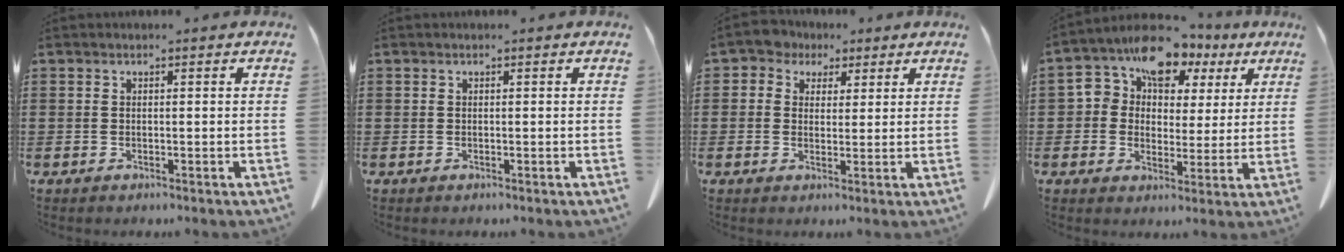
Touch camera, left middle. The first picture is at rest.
{"total": 0.0}
{"total": 3.1, "force": [2.0, 2.4, 0.3], "torque": [-0.022, 0.009, 0.035]}
{"total": 9.2, "force": [5.6, 6.5, 3.4], "torque": [-0.083, -0.021, 0.097]}